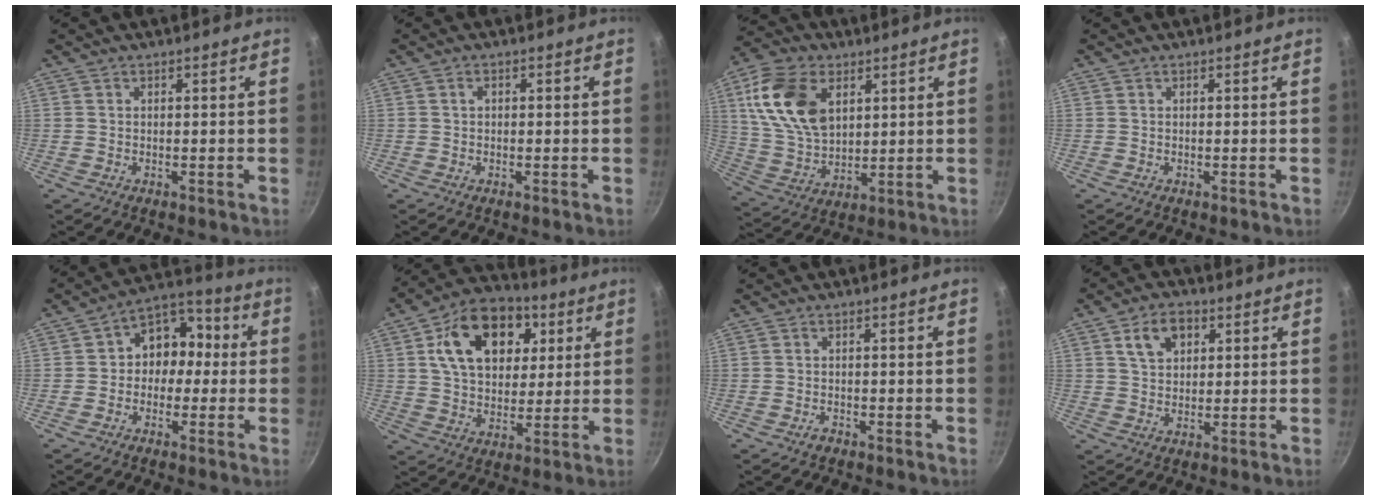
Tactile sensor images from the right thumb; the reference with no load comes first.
{"total": 1.1, "force": [0.1, 0.9, 0.7], "torque": [-0.010, 0.008, 0.001]}
{"total": 16.6, "force": [5.4, 10.9, 11.4], "torque": [-0.196, -0.011, 0.109]}
{"total": 0.0}
{"total": 10.1, "force": [-0.2, 8.3, 5.8], "torque": [-0.023, 0.037, -0.025]}
{"total": 19.2, "force": [6.3, 13.2, 12.4], "torque": [-0.171, 0.002, 0.095]}
{"total": 1.1, "force": [-0.7, 0.7, 0.5], "torque": [-0.010, 0.006, -0.014]}
{"total": 7.2, "force": [2.8, 4.9, 4.4], "torque": [-0.058, 0.002, 0.046]}